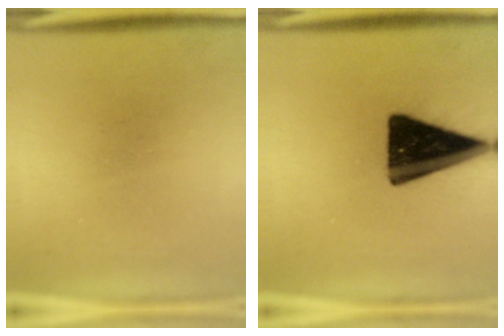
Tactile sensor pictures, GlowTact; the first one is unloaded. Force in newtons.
{"total": 17.8}